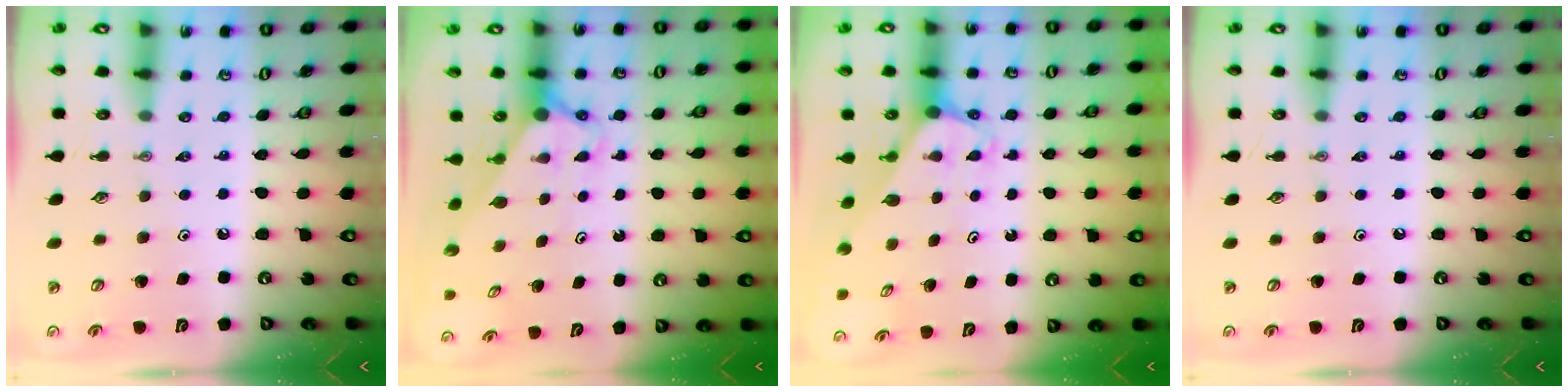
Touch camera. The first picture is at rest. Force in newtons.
{"total": 2.8, "press": 2.8, "slide": 0.0}
{"total": 1.9, "press": 1.9, "slide": 0.1}
{"total": 0.0}